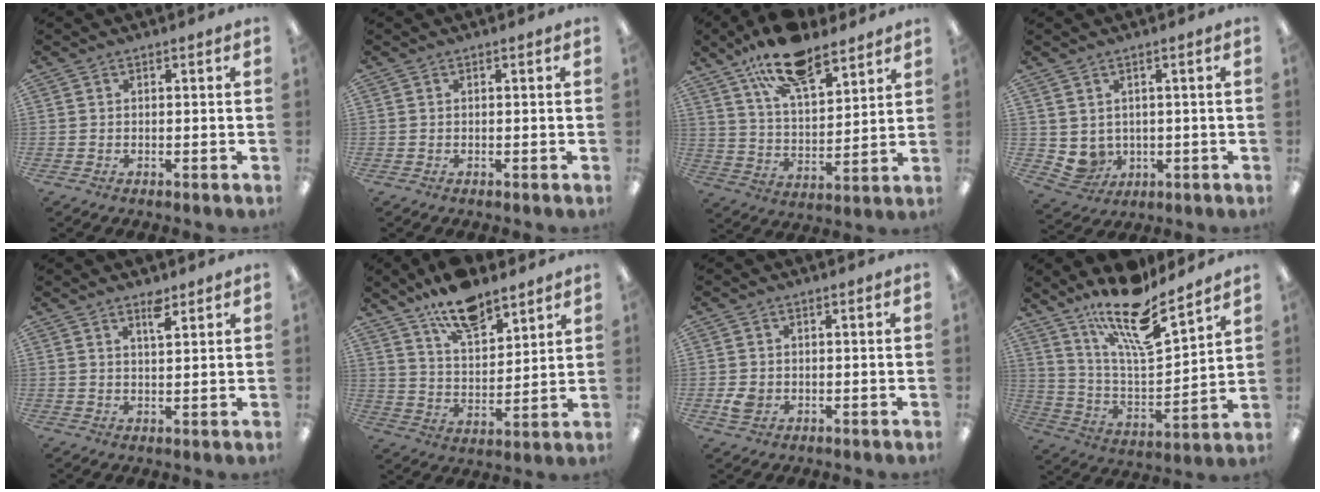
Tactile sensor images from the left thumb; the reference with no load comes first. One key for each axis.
{"total": 0.0}
{"total": 16.4, "fx": 12.1, "fy": 6.5, "fz": 8.8, "tx": -0.155, "ty": -0.058, "tz": 0.213}
{"total": 4.5, "fx": 1.8, "fy": 4.0, "fz": 0.9, "tx": -0.035, "ty": -0.015, "tz": 0.035}
{"total": 3.9, "fx": 2.8, "fy": 1.3, "fz": 2.4, "tx": -0.029, "ty": -0.011, "tz": 0.046}
{"total": 12.5, "fx": 9.9, "fy": 5.1, "fz": 5.8, "tx": -0.092, "ty": -0.058, "tz": 0.178}
{"total": 3.2, "fx": -0.5, "fy": 2.6, "fz": 1.8, "tx": -0.028, "ty": -0.001, "tz": -0.010}
{"total": 18.4, "fx": 14.3, "fy": 4.6, "fz": 10.6, "tx": -0.193, "ty": -0.091, "tz": 0.241}